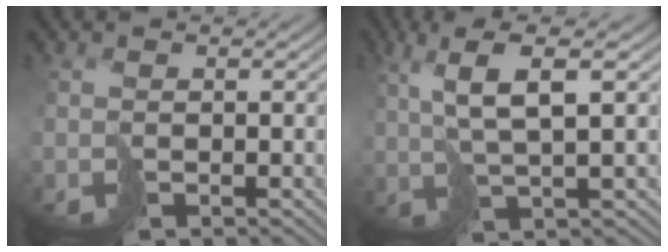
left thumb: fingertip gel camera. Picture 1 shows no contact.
{"total": 7.4, "force": [3.1, 1.6, 6.5], "torque": [-0.124, 0.020, 0.061]}